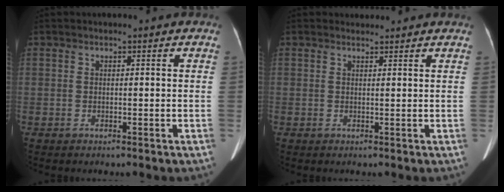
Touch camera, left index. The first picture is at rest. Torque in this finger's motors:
{"motor_torque": [-0.12, 0.37, -0.54, -0.21]}